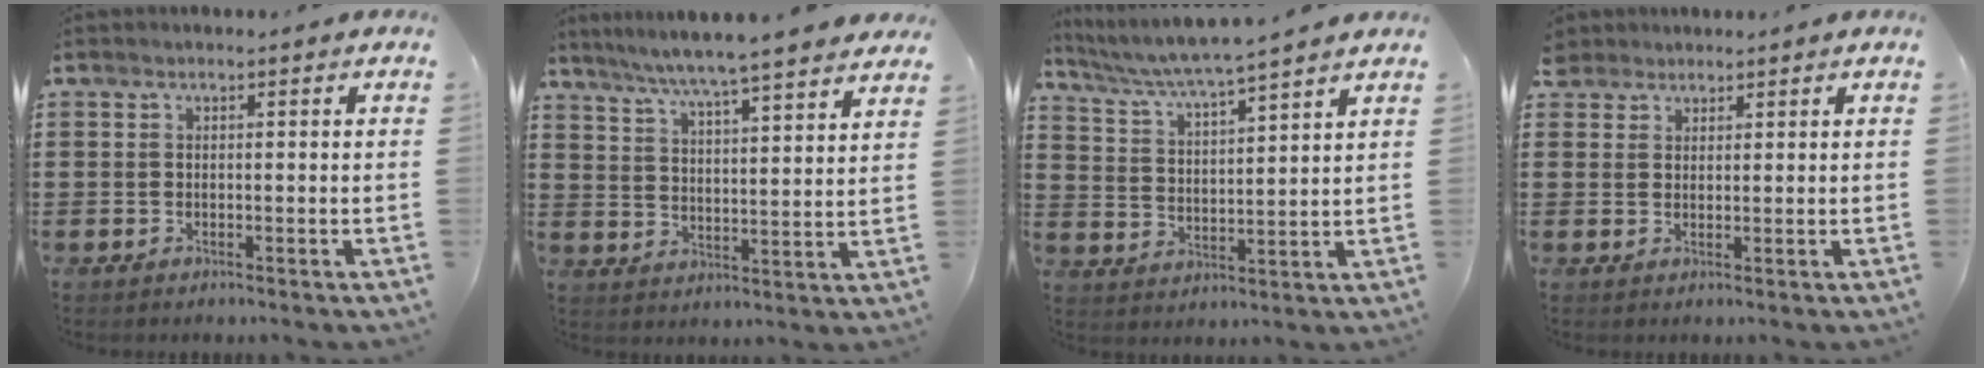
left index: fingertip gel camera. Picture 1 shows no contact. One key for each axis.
{"total": 5.8, "fx": 5.4, "fy": -0.9, "fz": 2.1, "tx": -0.064, "ty": -0.038, "tz": 0.089}
{"total": 4.7, "fx": 4.3, "fy": -0.7, "fz": 1.7, "tx": -0.055, "ty": -0.033, "tz": 0.068}
{"total": 2.3, "fx": 1.9, "fy": 1.3, "fz": 0.0, "tx": -0.008, "ty": 0.008, "tz": 0.037}